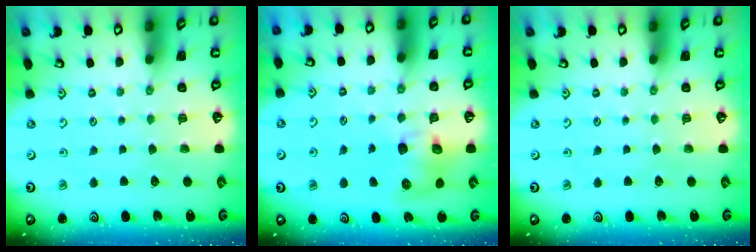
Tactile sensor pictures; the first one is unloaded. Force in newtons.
{"total": 8.9, "press": 8.9, "slide": 1.3}
{"total": 0.0}